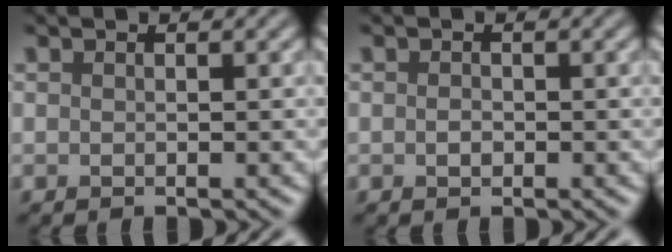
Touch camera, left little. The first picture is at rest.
{"total": 0.8, "force": [-0.2, 0.6, 0.5], "torque": [-0.010, -0.001, -0.007]}